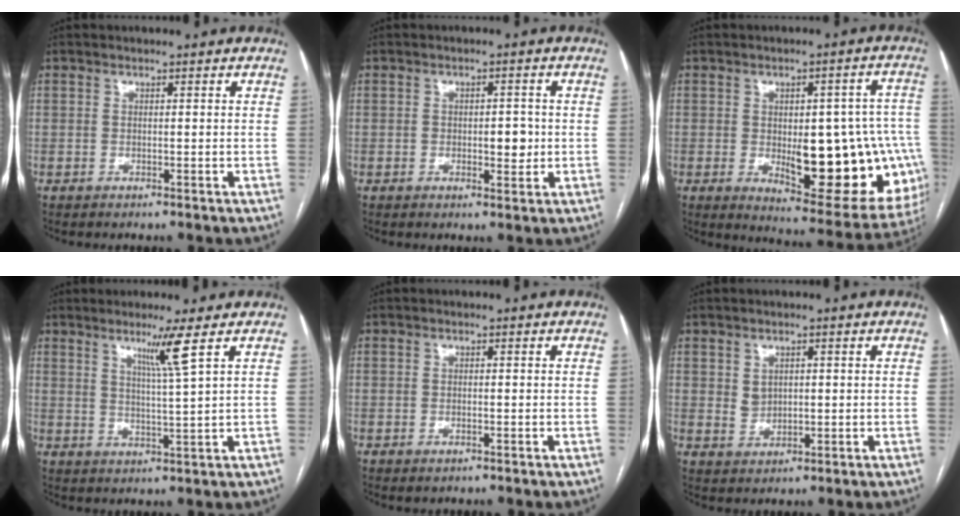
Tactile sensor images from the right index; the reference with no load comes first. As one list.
[{"total": 3.6, "force": [-0.4, 1.8, 3.1], "torque": [-0.040, 0.003, 0.000]}, {"total": 21.0, "force": [-3.7, 7.9, 19.1], "torque": [-0.165, 0.020, -0.016]}, {"total": 5.0, "force": [2.7, -1.8, 3.8], "torque": [-0.071, -0.014, 0.053]}, {"total": 0.7, "force": [-0.4, 0.2, 0.5], "torque": [-0.010, -0.001, -0.001]}, {"total": 2.6, "force": [0.7, 2.1, 1.3], "torque": [-0.026, 0.002, 0.022]}]